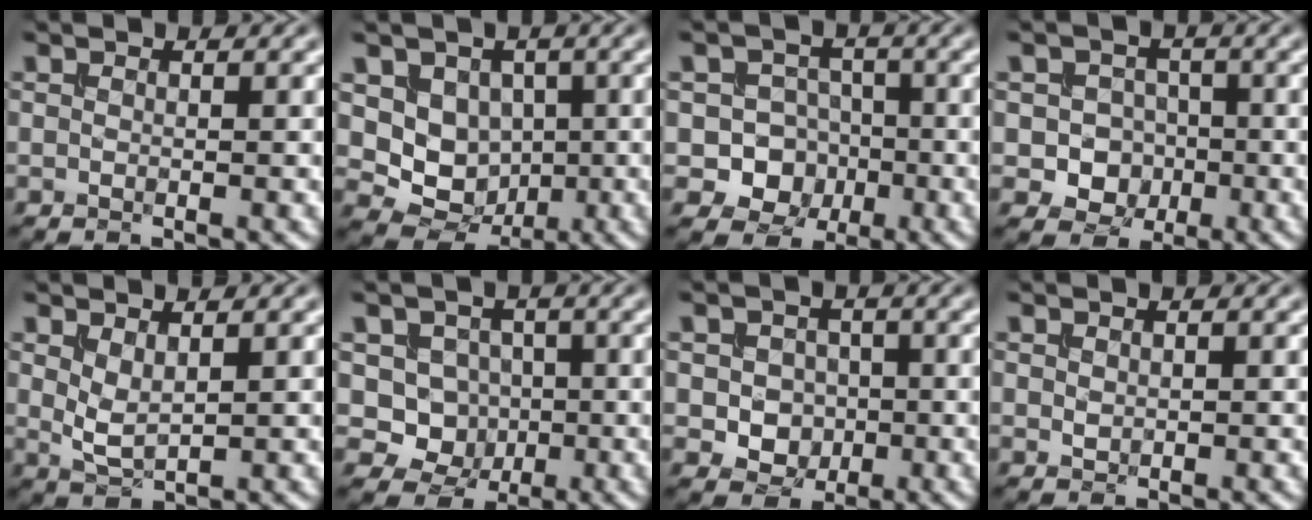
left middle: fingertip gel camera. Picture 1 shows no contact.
{"total": 6.1, "force": [0.7, 5.3, 3.0], "torque": [-0.039, -0.007, 0.000]}
{"total": 6.1, "force": [-1.8, 5.5, 1.9], "torque": [-0.011, 0.008, -0.051]}
{"total": 4.0, "force": [-1.0, 3.4, 1.7], "torque": [-0.008, 0.000, -0.028]}
{"total": 1.9, "force": [0.9, 0.7, 1.6], "torque": [-0.041, -0.005, 0.024]}
{"total": 4.7, "force": [0.4, 4.4, 1.8], "torque": [-0.013, 0.003, -0.011]}
{"total": 3.2, "force": [-0.5, 2.7, 1.6], "torque": [-0.021, -0.003, -0.012]}
{"total": 0.5, "force": [0.3, 0.4, 0.2], "torque": [-0.009, -0.002, 0.009]}